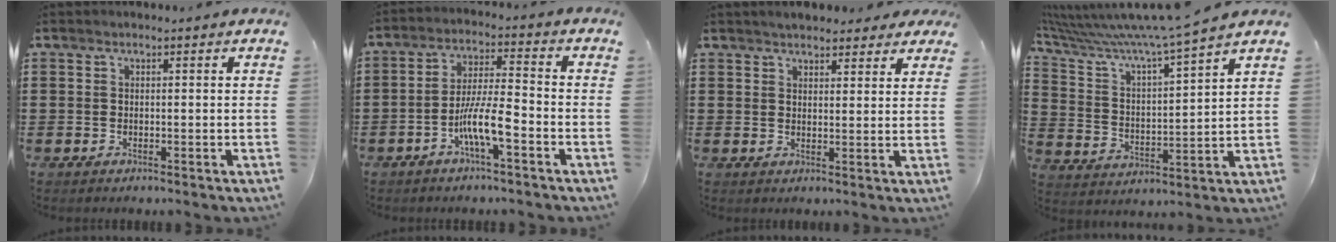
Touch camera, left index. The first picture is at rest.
{"total": 7.8, "force": [-3.7, 1.3, 6.7], "torque": [-0.145, -0.005, -0.076]}
{"total": 3.2, "force": [3.0, 0.9, 0.6], "torque": [-0.012, -0.005, 0.055]}
{"total": 7.1, "force": [6.4, -0.9, 2.8], "torque": [-0.085, -0.050, 0.102]}